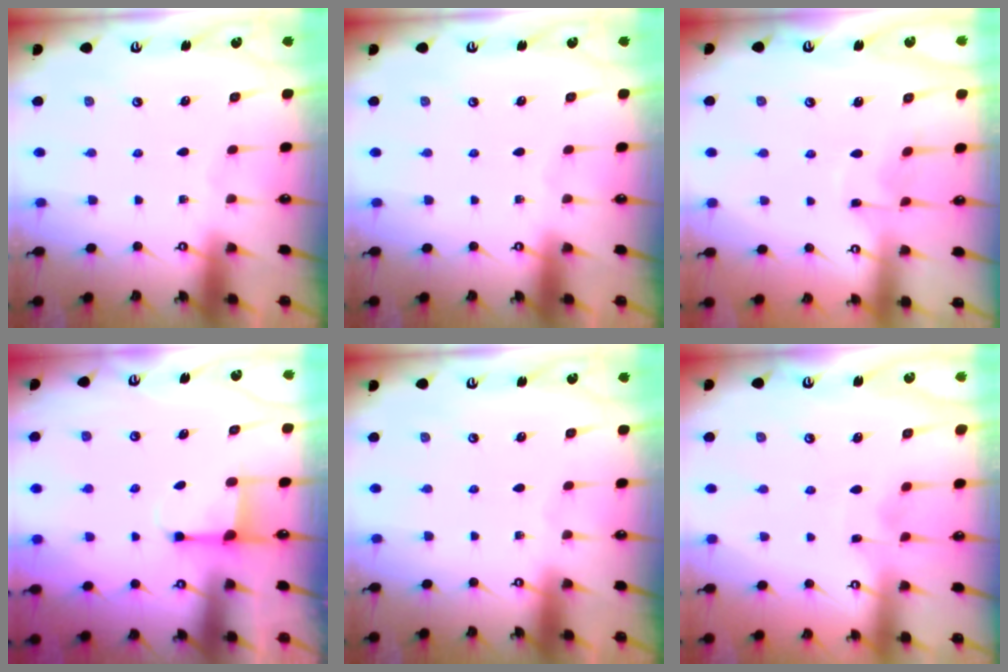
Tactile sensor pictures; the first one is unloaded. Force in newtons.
{"total": 0.0}
{"total": 3.7, "press": 3.7, "slide": 0.4}
{"total": 3.1, "press": 2.9, "slide": 0.9}
{"total": 0.0}
{"total": 2.9, "press": 2.9, "slide": 0.4}